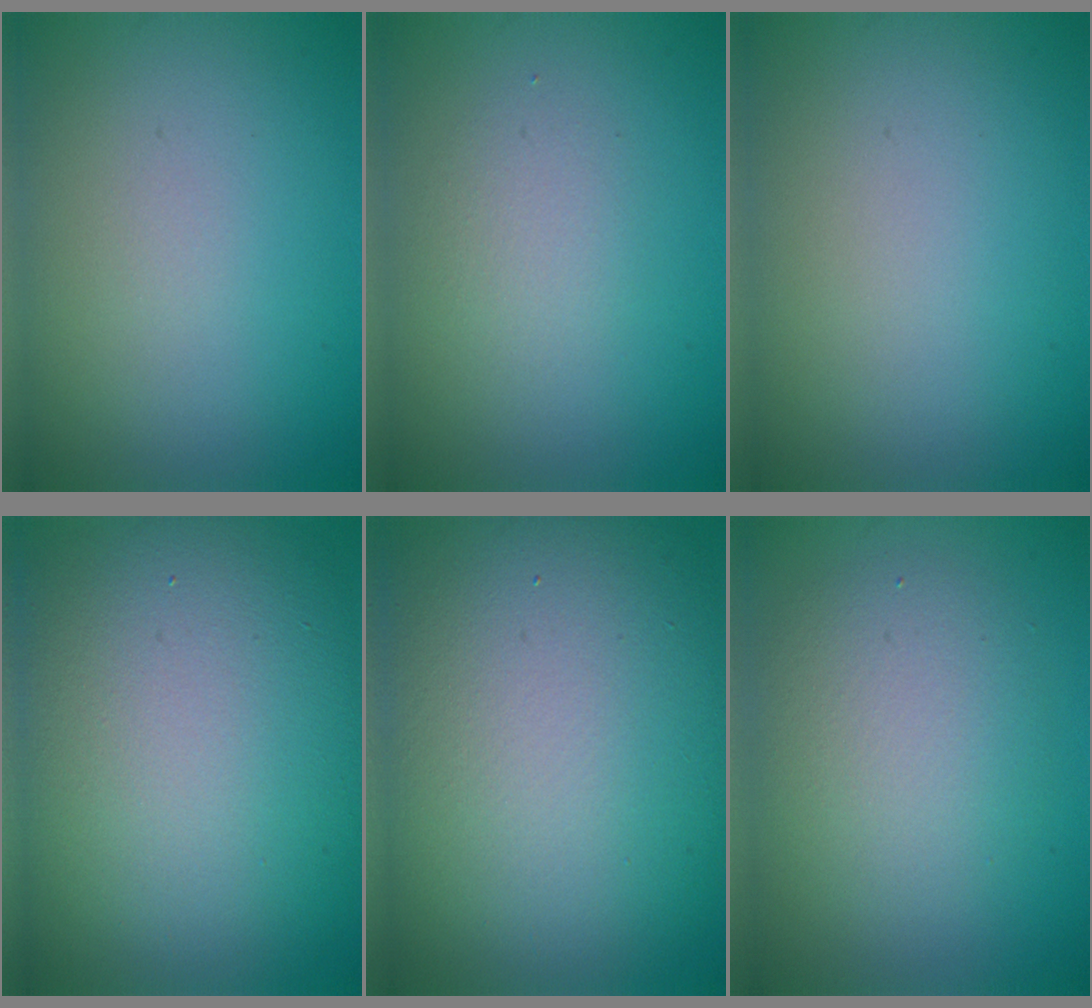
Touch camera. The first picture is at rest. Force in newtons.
{"total": 1.7, "press": 1.6, "slide": 0.1}
{"total": 0.0}
{"total": 15.4, "press": 15.3, "slide": 0.7}
{"total": 16.9, "press": 16.9, "slide": 1.0}
{"total": 4.5, "press": 4.5, "slide": 0.5}